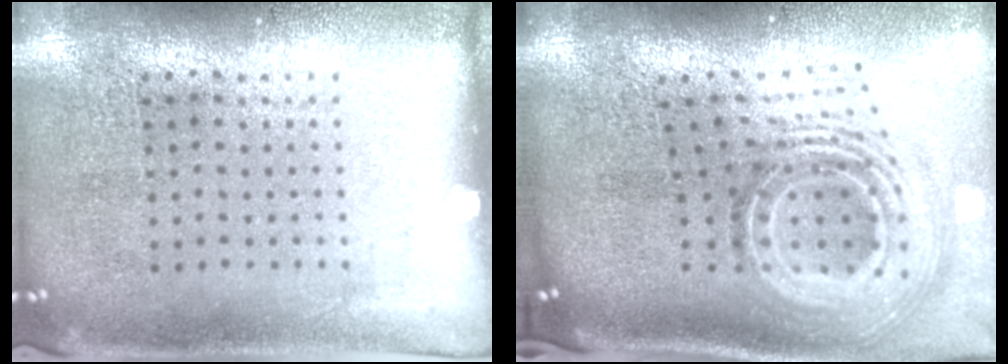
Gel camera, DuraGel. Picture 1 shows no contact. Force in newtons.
{"total": 2.6, "press": 1.7, "slide": 2.0}